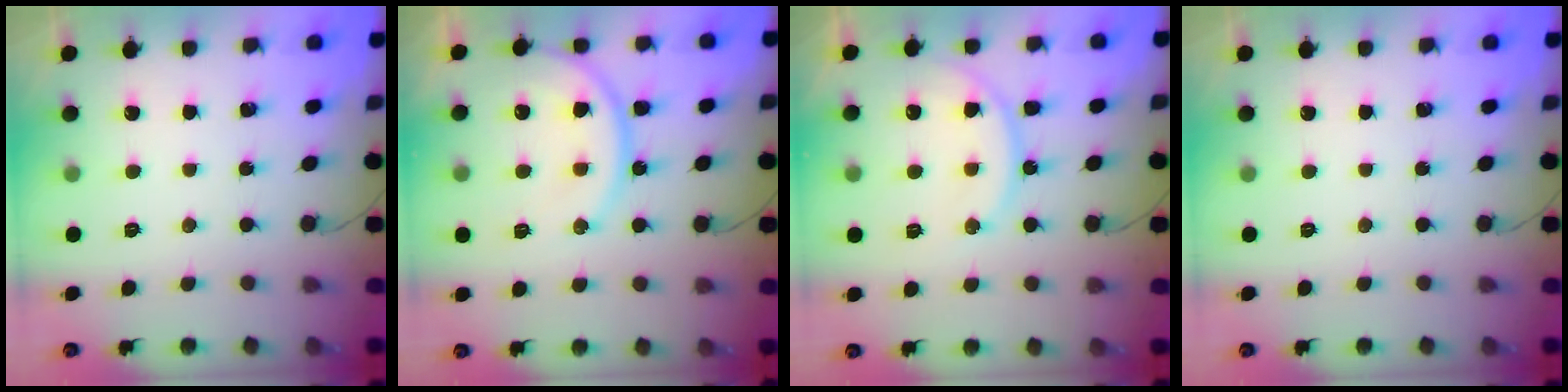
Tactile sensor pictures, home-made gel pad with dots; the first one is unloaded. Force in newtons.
{"total": 14.2, "press": 14.0, "slide": 1.8}
{"total": 13.8, "press": 13.8, "slide": 1.3}
{"total": 0.0}